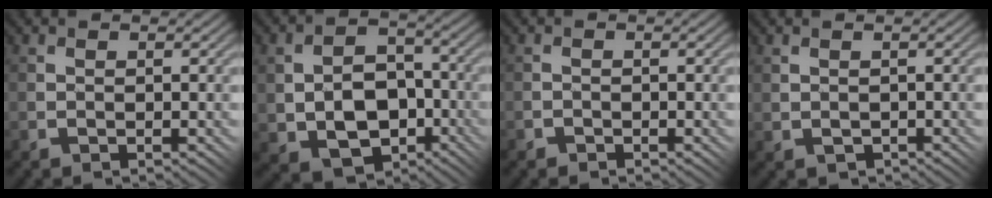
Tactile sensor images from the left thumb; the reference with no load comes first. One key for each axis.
{"total": 10.5, "fx": -3.0, "fy": 7.4, "fz": 6.8, "tx": -0.145, "ty": -0.024, "tz": -0.047}
{"total": 0.9, "fx": -0.8, "fy": 0.4, "fz": -0.3, "tx": 0.009, "ty": 0.006, "tz": -0.014}
{"total": 1.2, "fx": -0.2, "fy": 0.9, "fz": 0.6, "tx": -0.018, "ty": -0.006, "tz": -0.001}